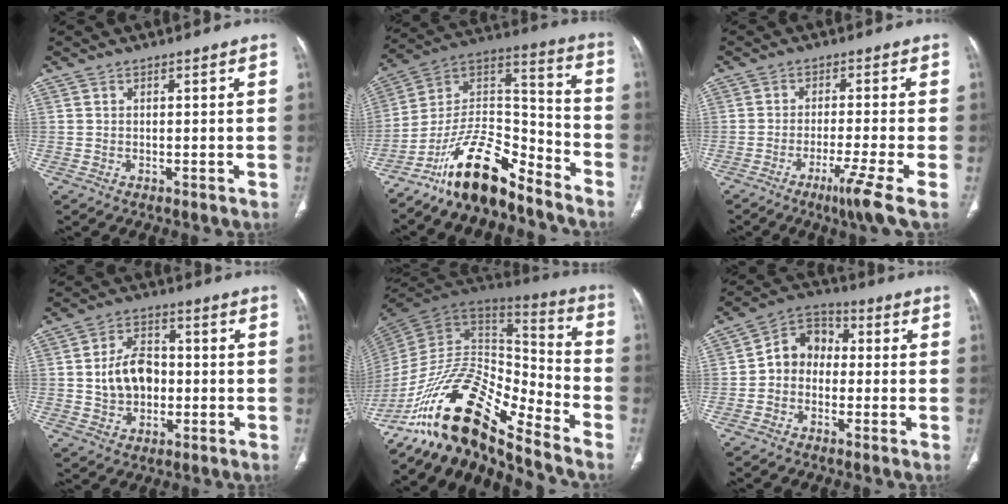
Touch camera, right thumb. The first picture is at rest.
{"total": 16.3, "force": [-12.7, 5.6, 8.5], "torque": [-0.127, 0.110, -0.229]}
{"total": 7.5, "force": [-3.6, -0.6, 6.5], "torque": [-0.119, -0.006, -0.064]}
{"total": 9.4, "force": [-0.5, 6.8, 6.4], "torque": [-0.089, 0.016, -0.009]}
{"total": 23.3, "force": [-16.2, 7.7, 14.9], "torque": [-0.260, 0.089, -0.291]}
{"total": 7.8, "force": [-0.9, 6.4, 4.3], "torque": [-0.044, 0.033, -0.036]}